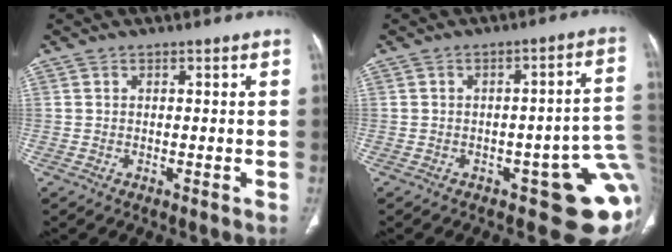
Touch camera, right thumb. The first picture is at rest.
{"total": 14.1, "force": [-4.3, 5.4, 12.4], "torque": [-0.095, 0.025, -0.041]}